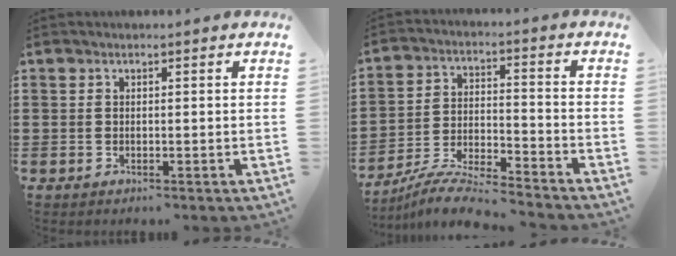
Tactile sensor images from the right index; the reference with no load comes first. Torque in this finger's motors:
{"motor_torque": [0.01, 0.16, 0.03, 0.01]}